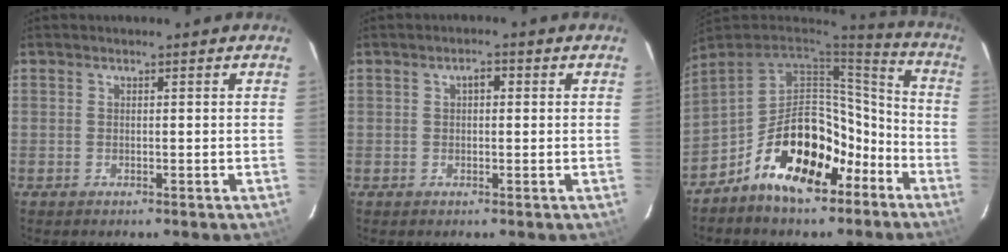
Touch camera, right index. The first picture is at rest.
{"total": 1.8, "force": [0.4, 1.1, 1.4], "torque": [-0.021, 0.009, 0.004]}
{"total": 18.4, "force": [-10.9, 9.6, 11.3], "torque": [-0.203, 0.045, -0.165]}